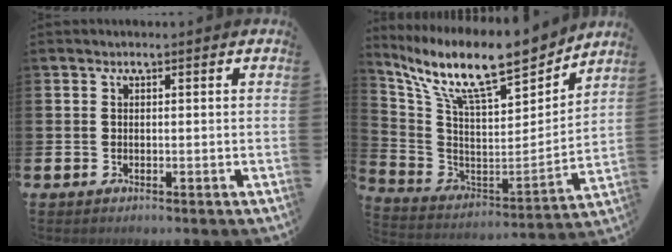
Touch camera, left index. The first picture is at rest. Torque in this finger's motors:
{"motor_torque": [0.52, -0.62, 1.06, 0.21]}